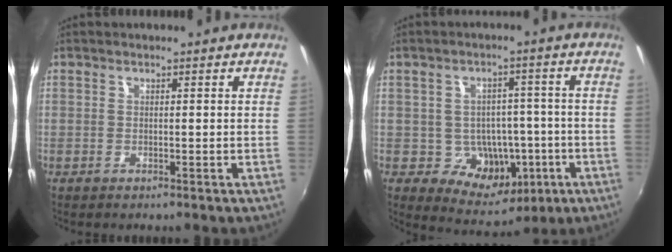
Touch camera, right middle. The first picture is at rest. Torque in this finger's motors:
{"motor_torque": [-0.10, -0.20, -0.05, 0.00]}